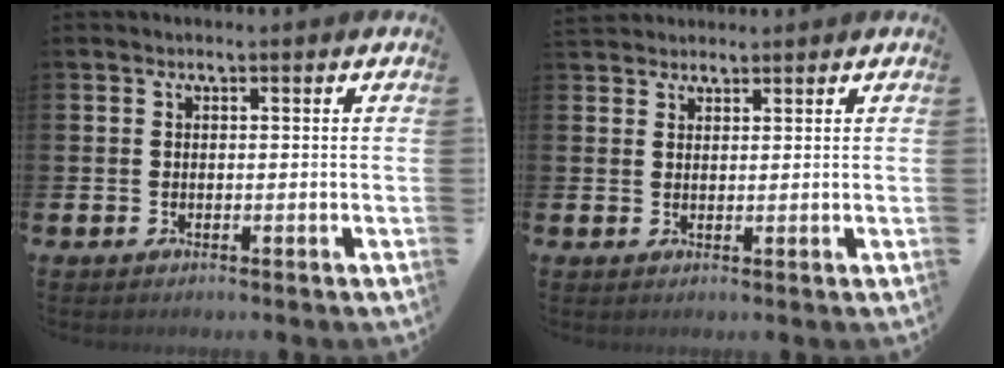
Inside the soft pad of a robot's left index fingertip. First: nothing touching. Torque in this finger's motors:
{"motor_torque": [0.01, -0.13, 0.78, 0.21]}